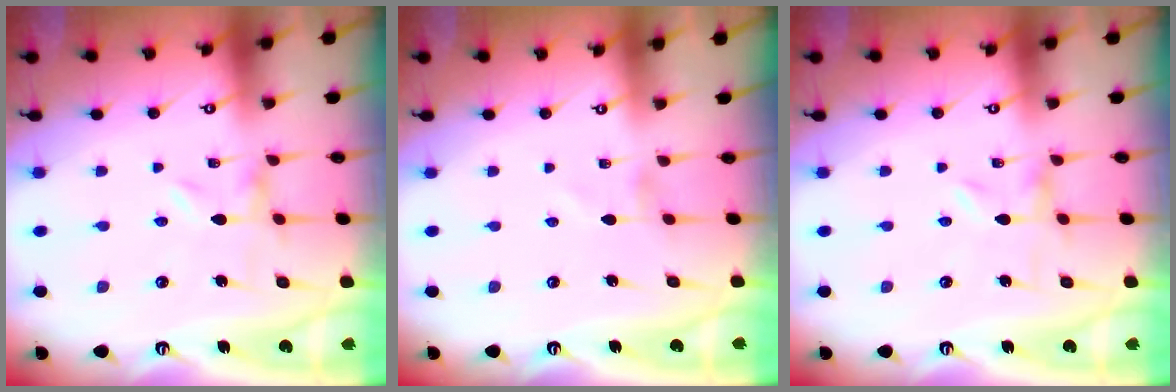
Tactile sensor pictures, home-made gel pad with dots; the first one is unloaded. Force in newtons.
{"total": 0.0}
{"total": 0.0}